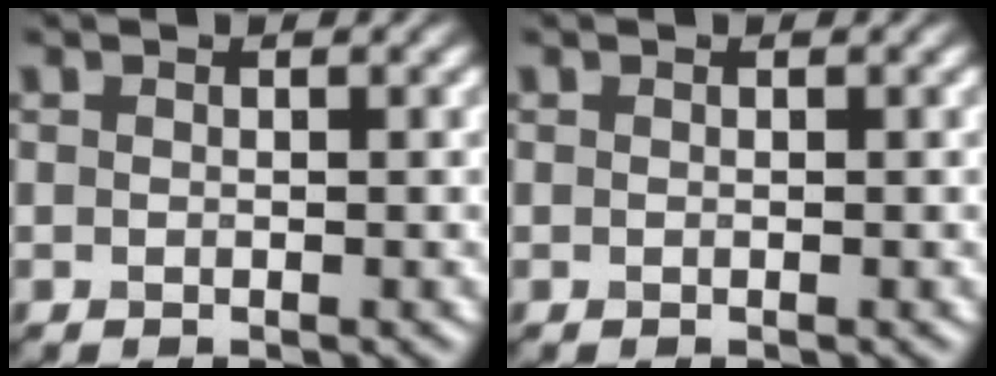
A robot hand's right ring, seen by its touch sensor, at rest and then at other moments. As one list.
[{"total": 0.0}]